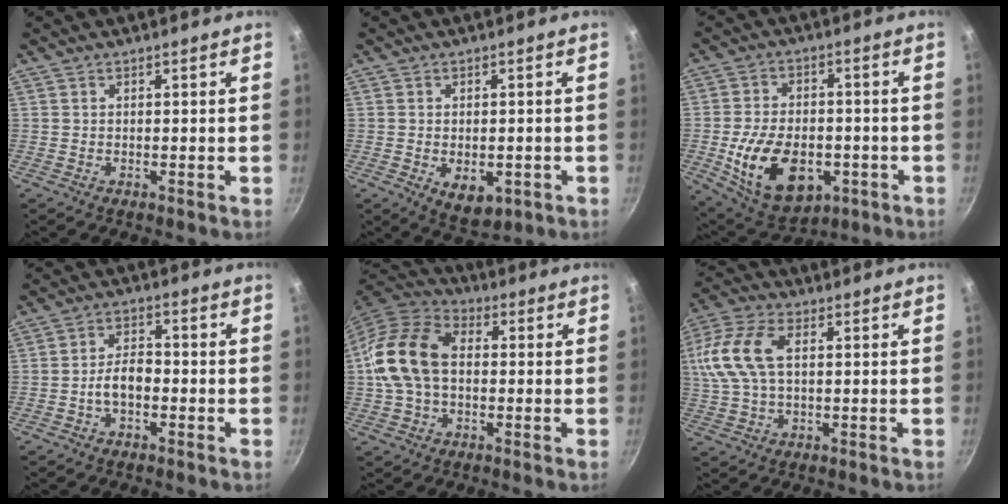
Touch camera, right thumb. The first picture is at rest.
{"total": 6.6, "force": [-1.8, 4.0, 4.9], "torque": [-0.056, -0.003, -0.014]}
{"total": 17.6, "force": [-4.7, 11.1, 12.8], "torque": [-0.202, 0.011, -0.060]}
{"total": 5.2, "force": [-1.8, 2.9, 4.0], "torque": [-0.058, 0.028, -0.035]}
{"total": 15.2, "force": [0.2, 10.3, 11.1], "torque": [-0.193, 0.032, -0.011]}
{"total": 15.6, "force": [3.0, 9.1, 12.3], "torque": [-0.266, 0.024, 0.047]}